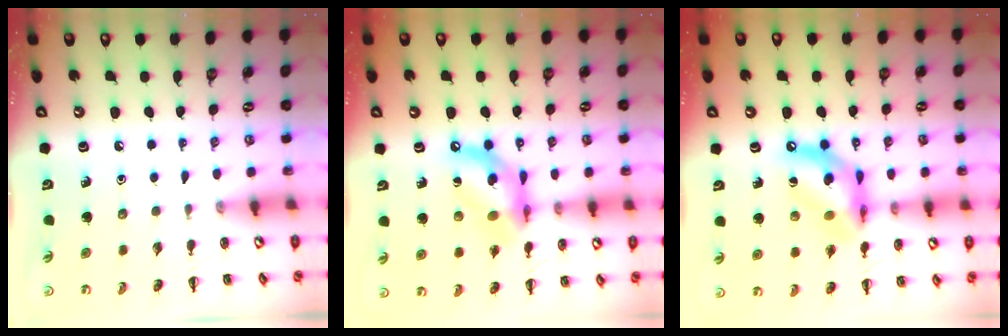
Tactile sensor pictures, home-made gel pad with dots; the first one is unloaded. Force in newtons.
{"total": 12.0, "press": 11.5, "slide": 3.2}
{"total": 12.6, "press": 12.1, "slide": 3.3}